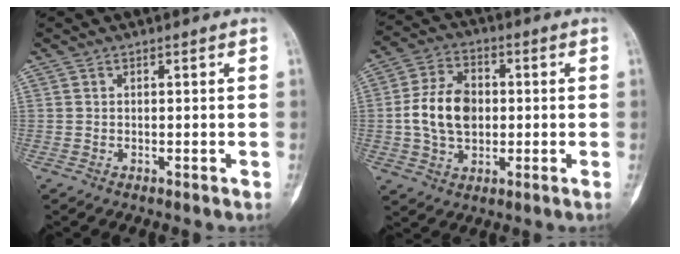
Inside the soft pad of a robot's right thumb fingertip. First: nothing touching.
{"total": 11.2, "force": [-0.2, 7.6, 8.2], "torque": [-0.141, 0.014, -0.006]}